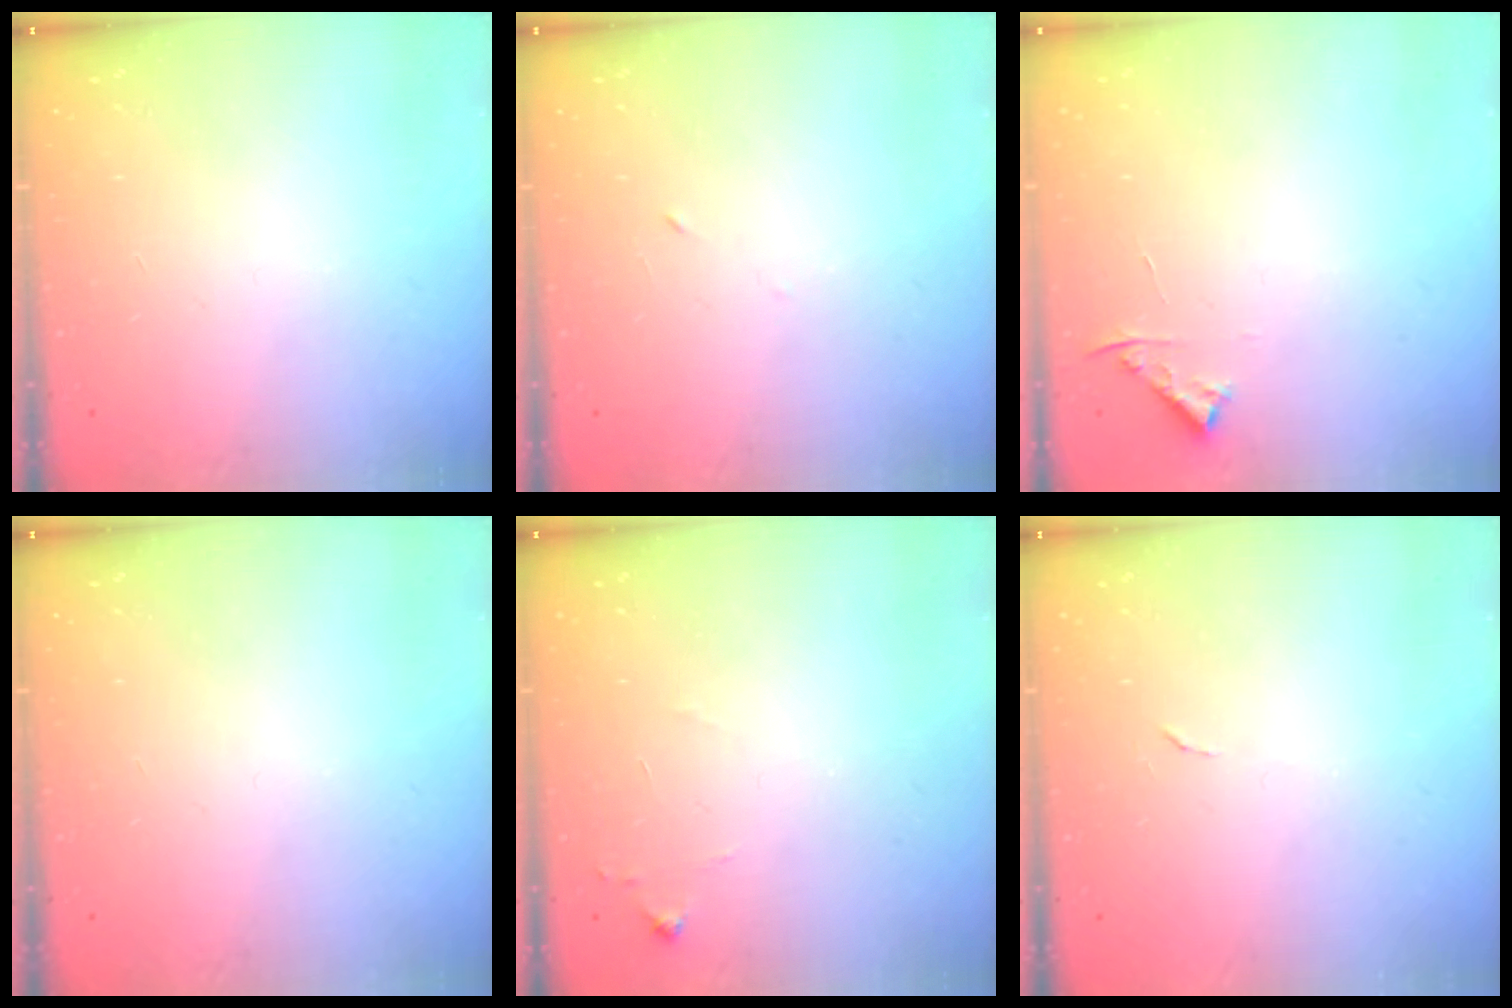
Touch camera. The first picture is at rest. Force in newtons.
{"total": 2.7, "press": 2.5, "slide": 1.0}
{"total": 3.4, "press": 3.4, "slide": 0.4}
{"total": 0.0}
{"total": 6.7, "press": 6.7, "slide": 0.9}
{"total": 3.8, "press": 3.8, "slide": 0.2}